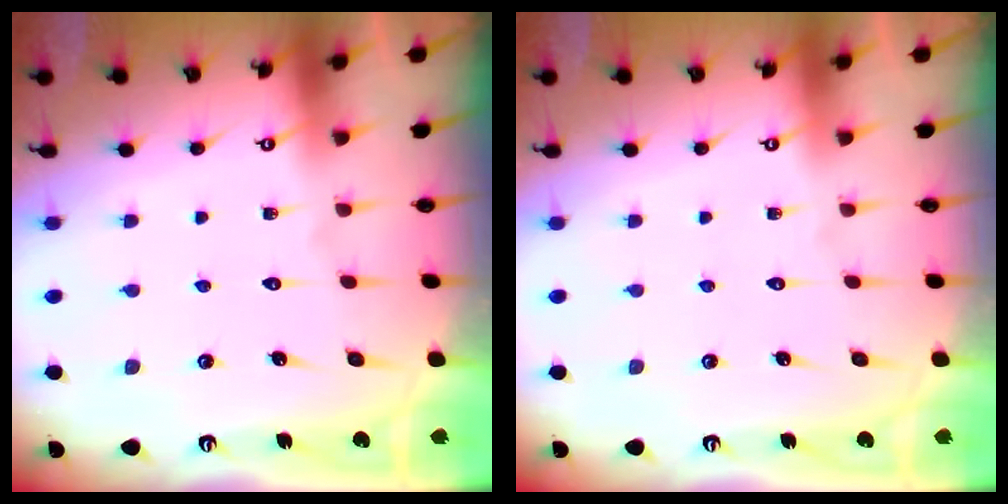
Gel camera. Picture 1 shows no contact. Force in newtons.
{"total": 0.0}